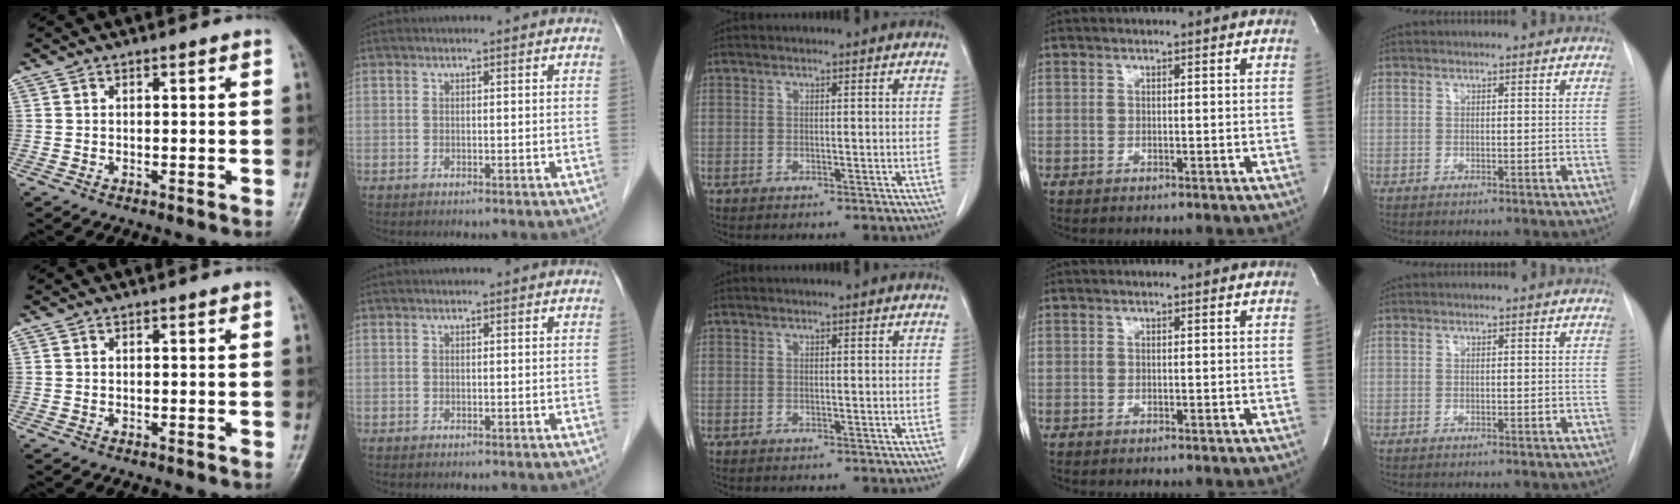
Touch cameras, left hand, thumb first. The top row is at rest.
{}